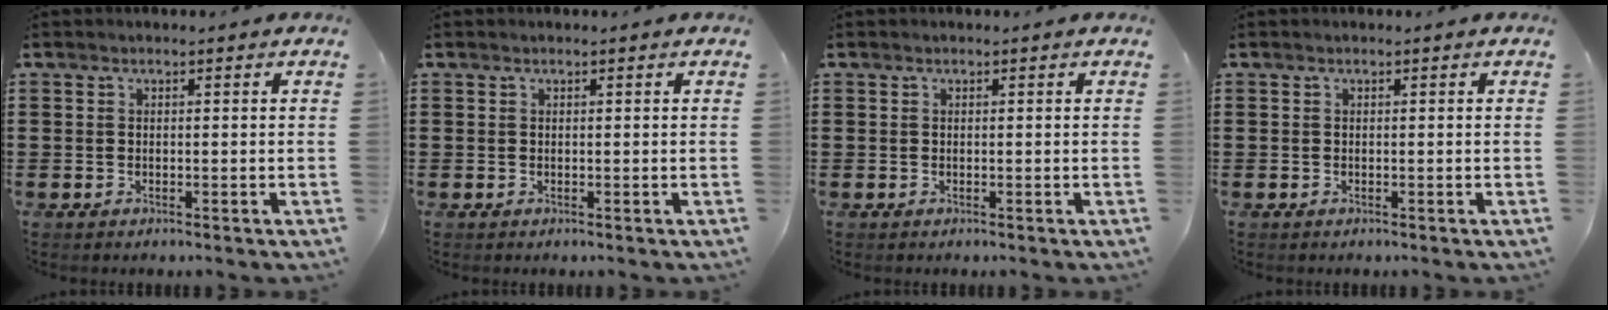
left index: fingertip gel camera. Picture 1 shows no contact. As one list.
[{"total": 0.0}, {"total": 0.0}, {"total": 0.0}]